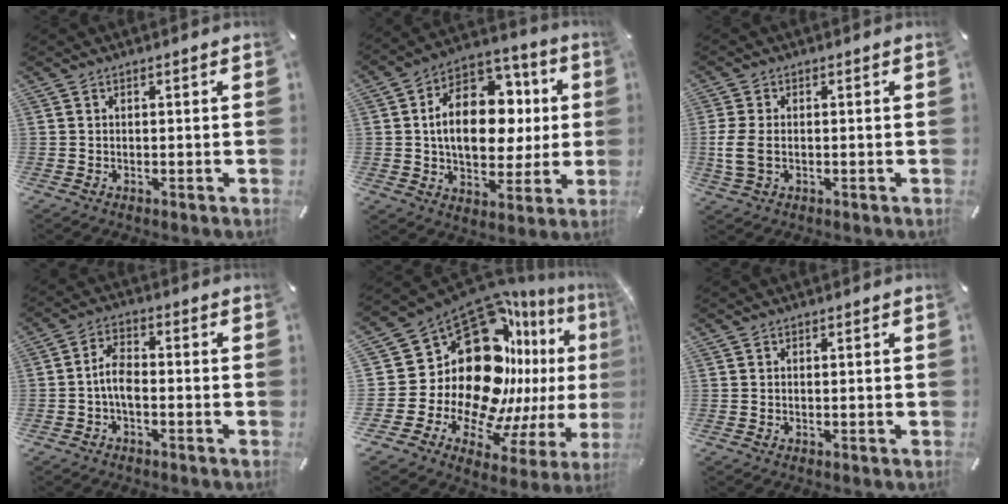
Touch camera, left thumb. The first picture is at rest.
{"total": 18.1, "force": [1.5, 12.7, 12.8], "torque": [-0.205, -0.002, 0.028]}
{"total": 5.5, "force": [-0.5, 3.3, 4.4], "torque": [-0.103, -0.001, -0.010]}
{"total": 5.6, "force": [-1.7, 2.8, 4.6], "torque": [-0.099, 0.008, -0.035]}
{"total": 31.0, "force": [8.8, 20.6, 21.5], "torque": [-0.350, -0.141, 0.201]}
{"total": 0.0}